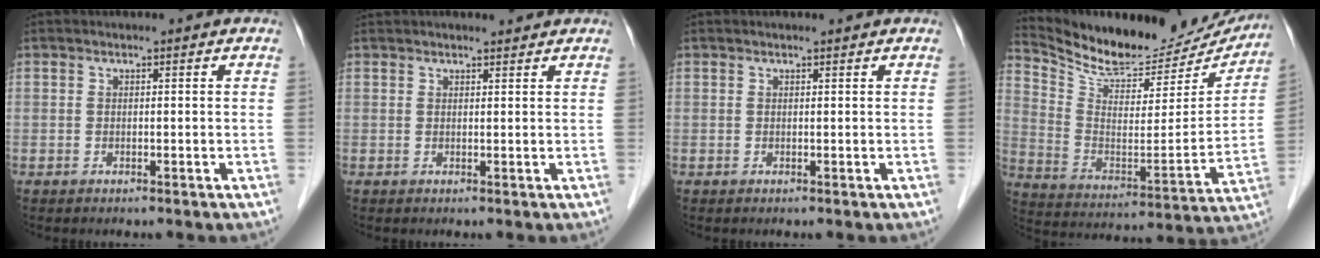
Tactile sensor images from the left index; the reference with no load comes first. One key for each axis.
{"total": 2.3, "fx": 2.2, "fy": 0.3, "fz": 0.5, "tx": -0.009, "ty": 0.015, "tz": 0.035}
{"total": 0.6, "fx": 0.6, "fy": 0.0, "fz": 0.2, "tx": -0.008, "ty": 0.003, "tz": 0.009}
{"total": 22.4, "fx": 20.7, "fy": 6.6, "fz": 5.7, "tx": -0.099, "ty": -0.034, "tz": 0.306}